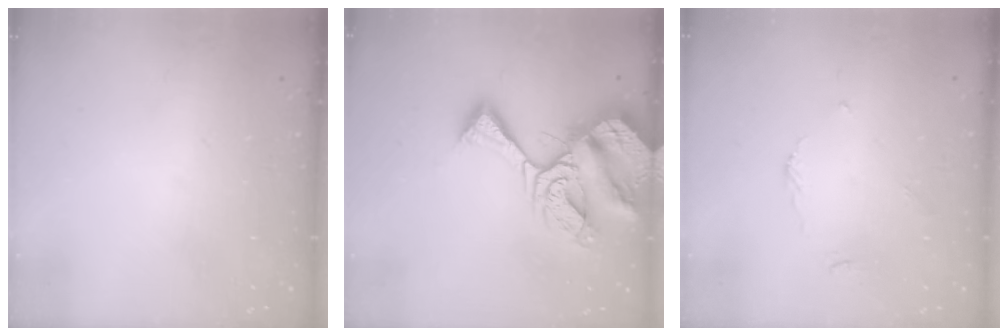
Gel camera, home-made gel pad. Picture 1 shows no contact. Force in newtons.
{"total": 13.5, "press": 13.4, "slide": 1.5}
{"total": 2.7, "press": 2.7, "slide": 0.3}